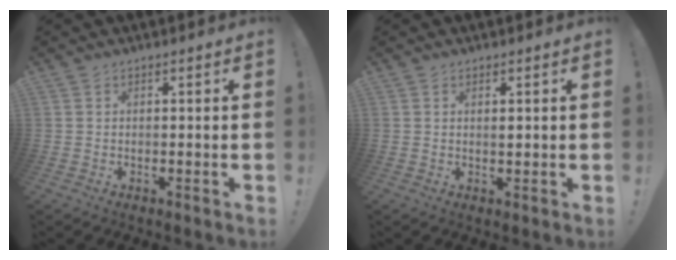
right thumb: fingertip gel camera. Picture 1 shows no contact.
{"total": 0.9, "force": [0.3, 0.2, 0.8], "torque": [-0.008, -0.003, 0.004]}